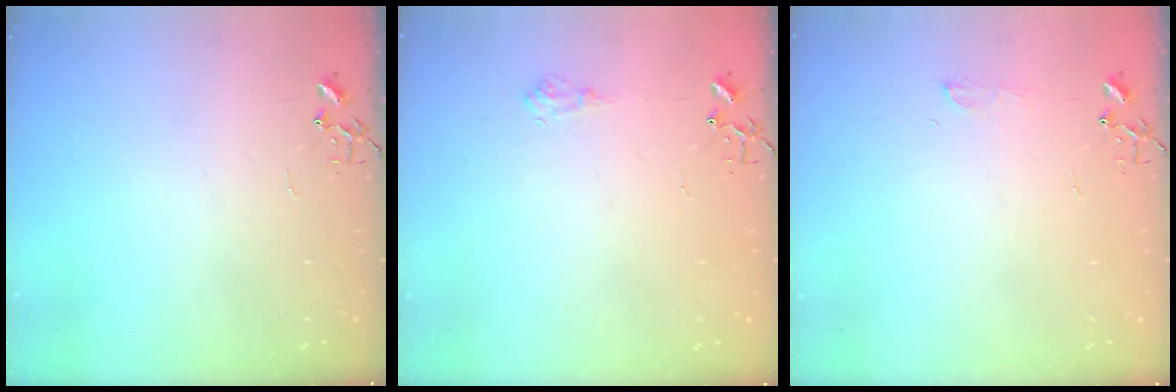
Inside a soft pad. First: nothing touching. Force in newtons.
{"total": 6.2, "press": 6.2, "slide": 0.8}
{"total": 6.1, "press": 6.1, "slide": 0.7}